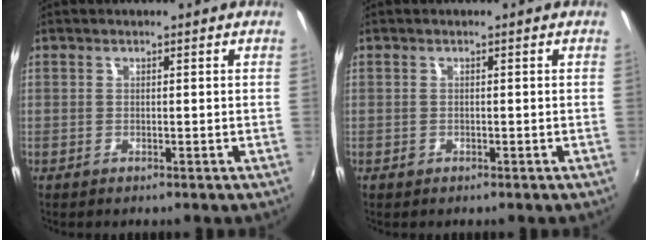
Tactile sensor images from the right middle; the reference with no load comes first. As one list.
[{"total": 0.7, "force": [-0.4, 0.6, 0.1], "torque": [-0.001, -0.003, -0.006]}]